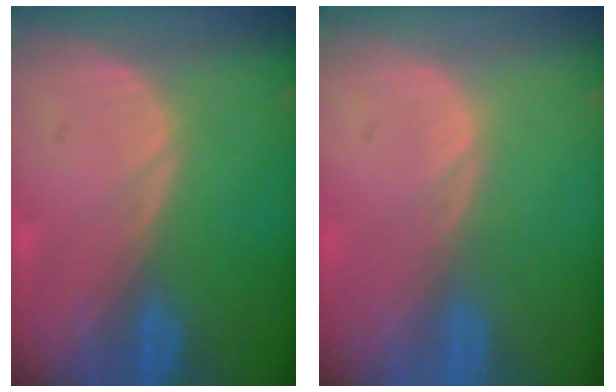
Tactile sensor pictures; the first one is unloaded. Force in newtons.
{"total": 0.0}